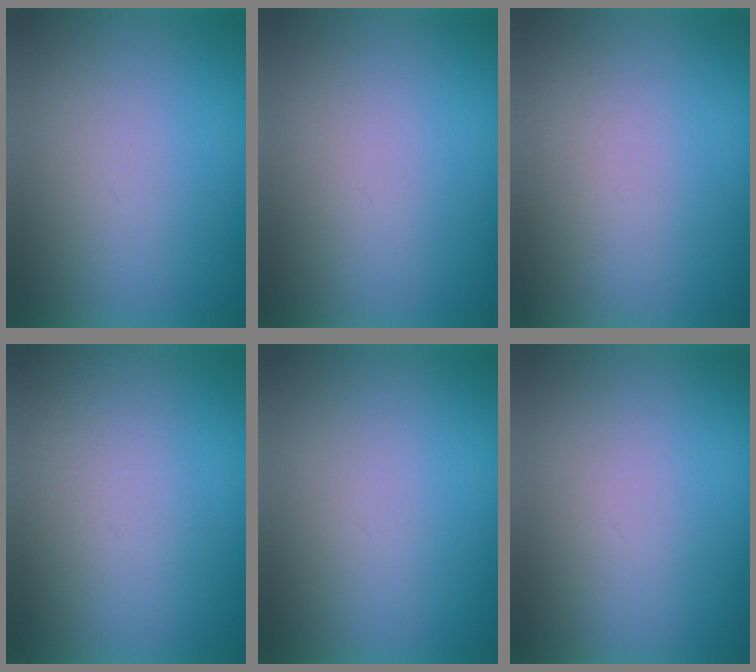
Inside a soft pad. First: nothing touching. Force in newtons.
{"total": 1.0}
{"total": 2.0}
{"total": 3.7}
{"total": 0.0}
{"total": 1.2}